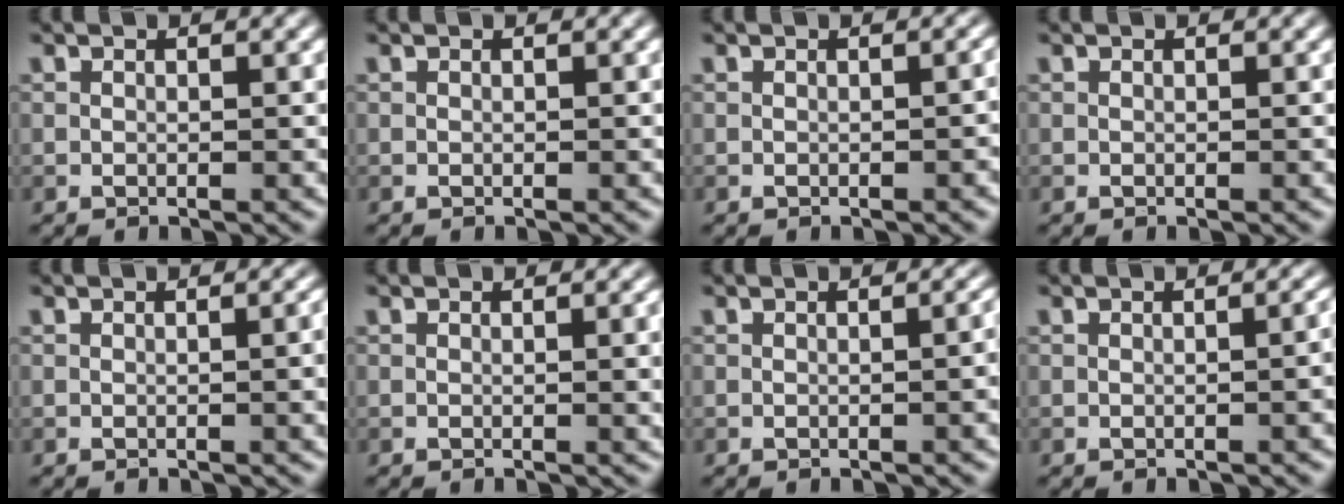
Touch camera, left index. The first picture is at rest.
{"total": 0.0}
{"total": 0.9, "force": [-0.5, 0.3, 0.7], "torque": [-0.010, 0.002, -0.005]}
{"total": 0.0}
{"total": 2.6, "force": [-0.1, 0.8, 2.5], "torque": [-0.027, 0.002, -0.003]}
{"total": 2.3, "force": [0.0, 0.6, 2.2], "torque": [-0.025, -0.001, -0.002]}
{"total": 2.3, "force": [-0.2, 0.8, 2.2], "torque": [-0.017, 0.003, 0.000]}
{"total": 2.4, "force": [-0.2, 0.9, 2.2], "torque": [-0.016, 0.004, 0.001]}